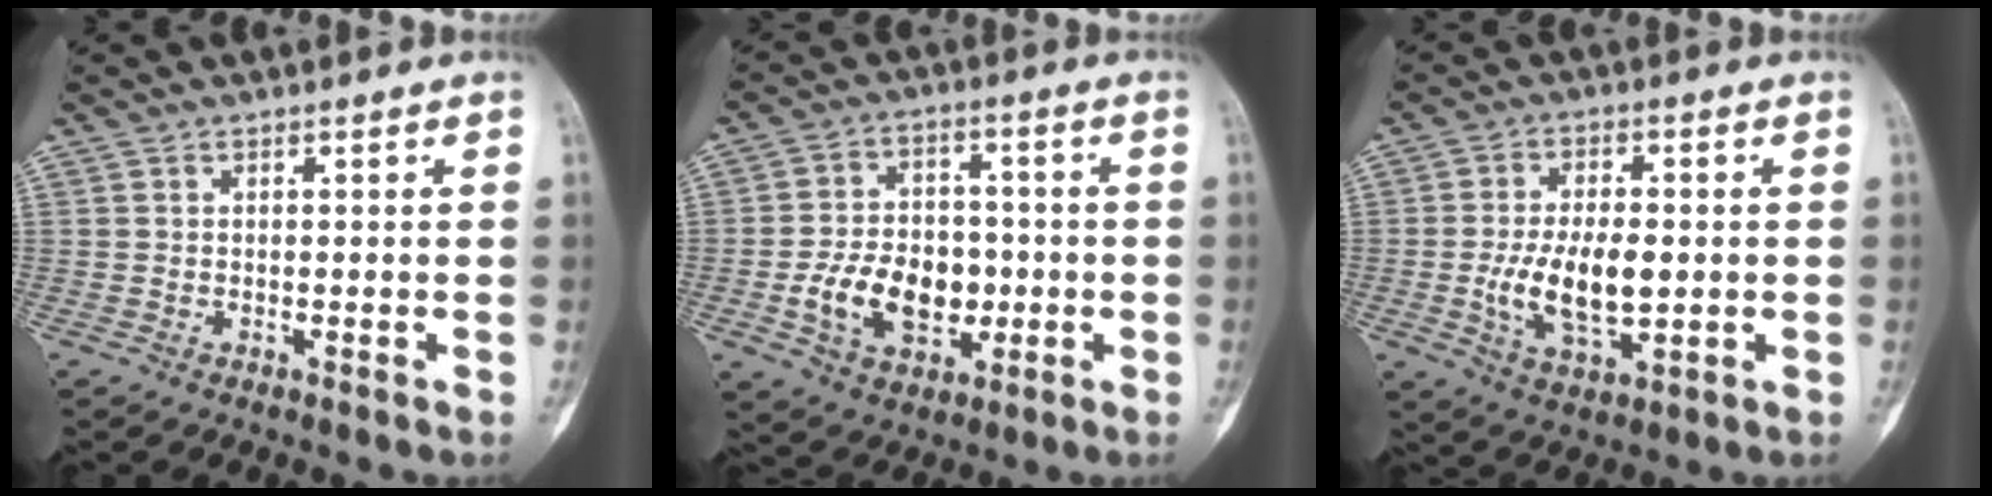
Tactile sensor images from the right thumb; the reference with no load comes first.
{"total": 13.0, "force": [-2.6, 9.2, 8.9], "torque": [-0.121, 0.020, -0.037]}
{"total": 11.4, "force": [-1.1, 5.8, 9.7], "torque": [-0.168, -0.004, -0.013]}